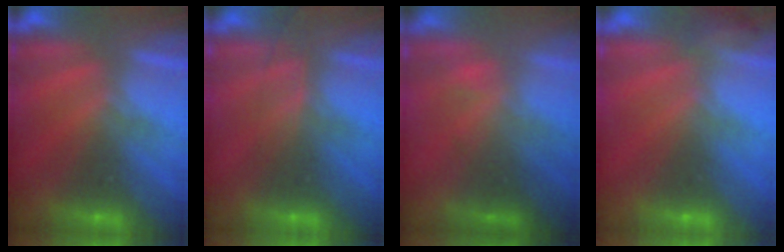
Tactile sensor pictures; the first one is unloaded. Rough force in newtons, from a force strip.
{"total": 2.5}
{"total": 1.5}
{"total": 2.8}